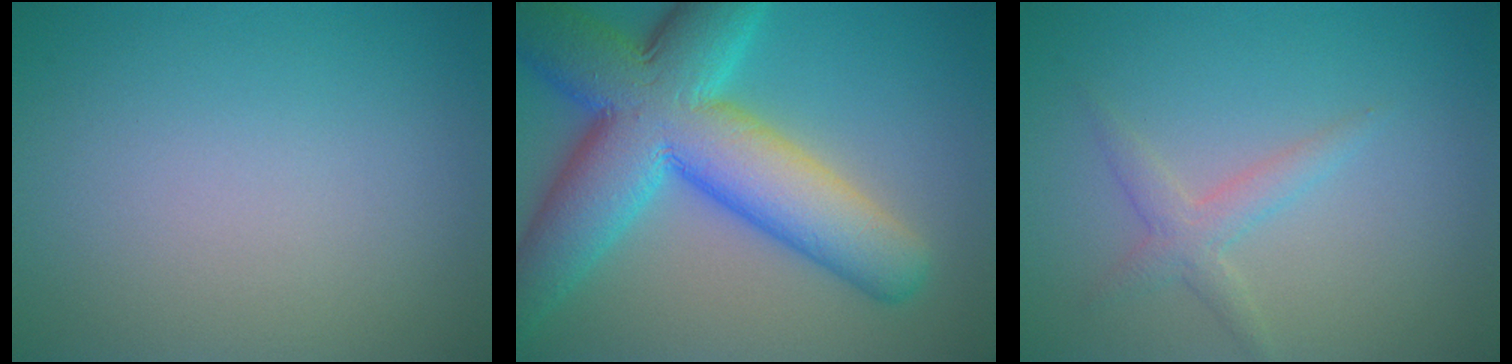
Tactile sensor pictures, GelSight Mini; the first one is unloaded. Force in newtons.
{"total": 13.1, "press": 13.1, "slide": 0.4}
{"total": 2.0, "press": 2.0, "slide": 0.0}